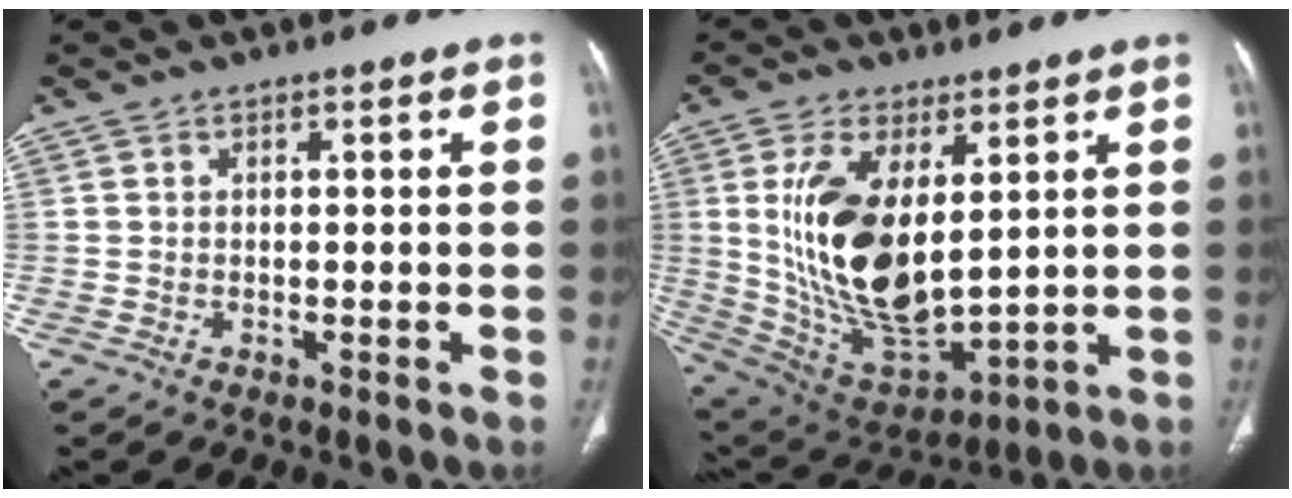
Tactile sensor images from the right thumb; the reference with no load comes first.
{"total": 19.3, "force": [3.8, 9.4, 16.4], "torque": [-0.305, -0.027, 0.093]}